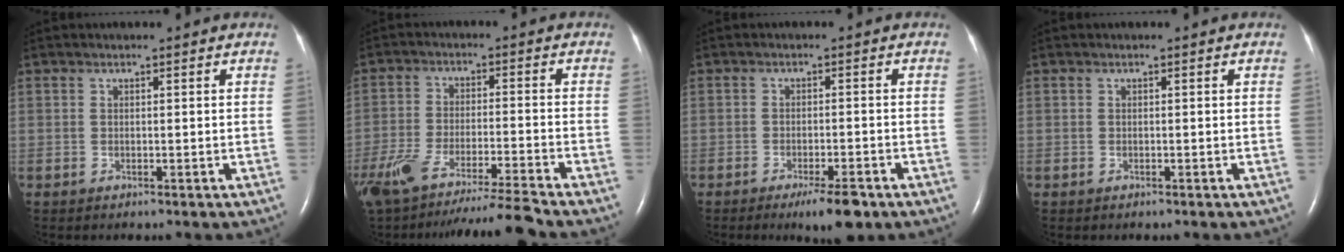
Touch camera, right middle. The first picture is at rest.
{"total": 15.5, "force": [-13.6, -1.7, 7.3], "torque": [-0.129, -0.029, -0.228]}
{"total": 5.1, "force": [-3.3, 0.8, 3.8], "torque": [-0.063, -0.009, -0.046]}
{"total": 0.0}